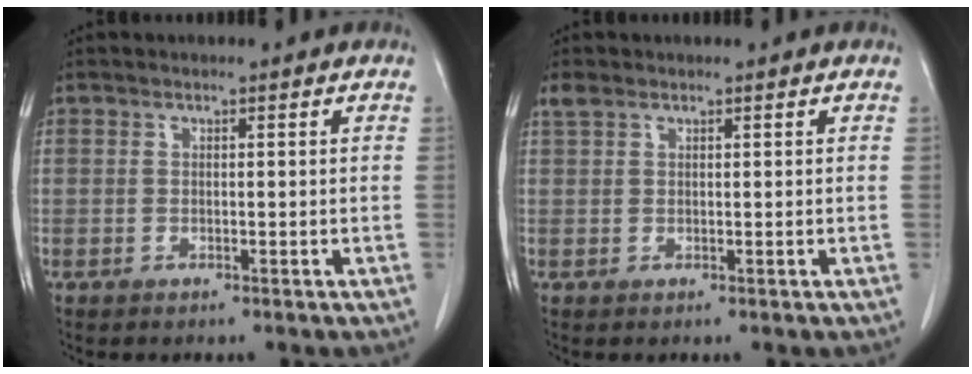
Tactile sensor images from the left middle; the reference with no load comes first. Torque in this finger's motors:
{"motor_torque": [-0.07, 0.02, 0.13, 0.00]}